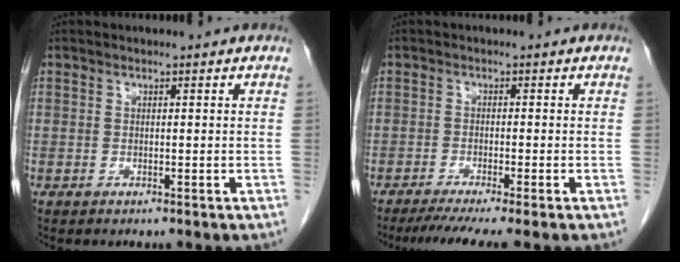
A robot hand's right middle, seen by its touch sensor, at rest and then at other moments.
{"total": 7.0, "force": [-5.6, -0.5, 4.2], "torque": [-0.058, -0.017, -0.088]}